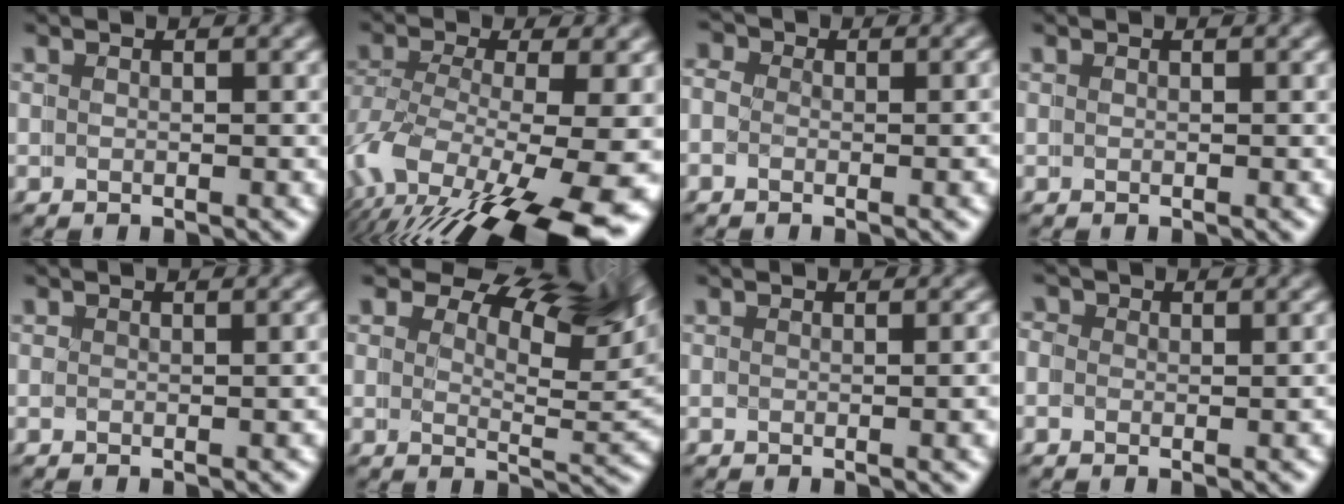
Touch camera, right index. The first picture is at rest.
{"total": 9.1, "force": [-2.3, 4.2, 7.8], "torque": [-0.152, -0.031, -0.023]}
{"total": 0.8, "force": [-0.5, 0.2, 0.5], "torque": [-0.007, 0.001, -0.019]}
{"total": 0.0}
{"total": 0.9, "force": [-0.3, -0.1, 0.8], "torque": [0.000, 0.009, -0.011]}
{"total": 10.5, "force": [5.2, 4.3, 8.0], "torque": [-0.090, 0.001, 0.070]}
{"total": 1.4, "force": [-0.4, -0.3, 1.3], "torque": [-0.007, 0.006, -0.010]}
{"total": 1.5, "force": [-0.5, 1.0, 1.0], "torque": [-0.019, 0.000, -0.016]}